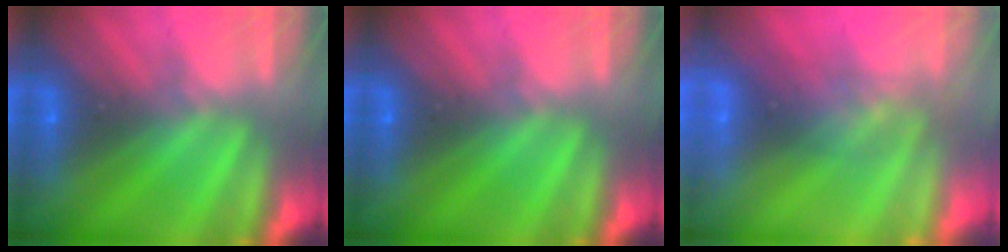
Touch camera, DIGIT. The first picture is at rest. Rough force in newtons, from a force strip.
{"total": 0.0}
{"total": 2.7}